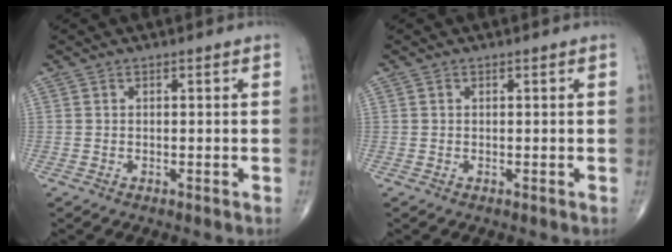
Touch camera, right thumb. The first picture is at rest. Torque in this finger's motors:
{"motor_torque": [-0.19, 0.03, -0.03, 0.05, 0.02]}